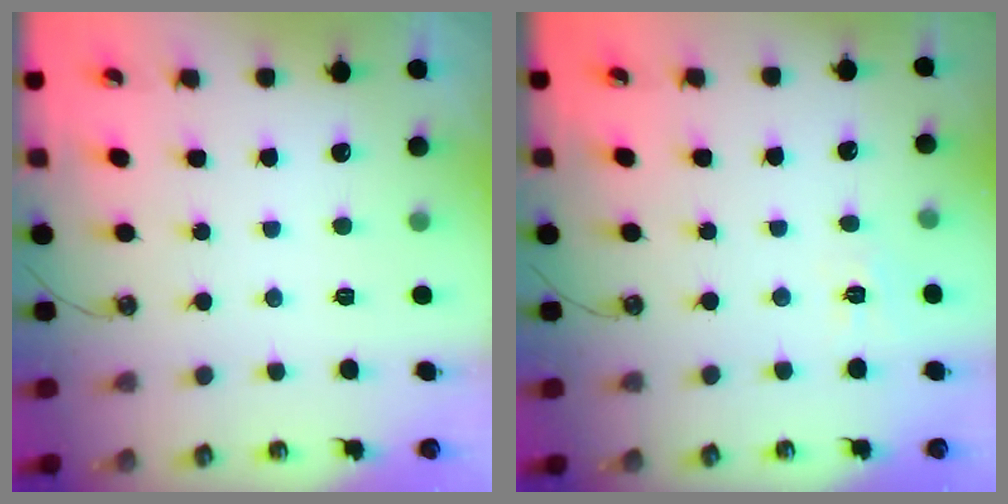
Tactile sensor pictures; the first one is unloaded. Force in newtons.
{"total": 3.3, "press": 3.3, "slide": 0.5}